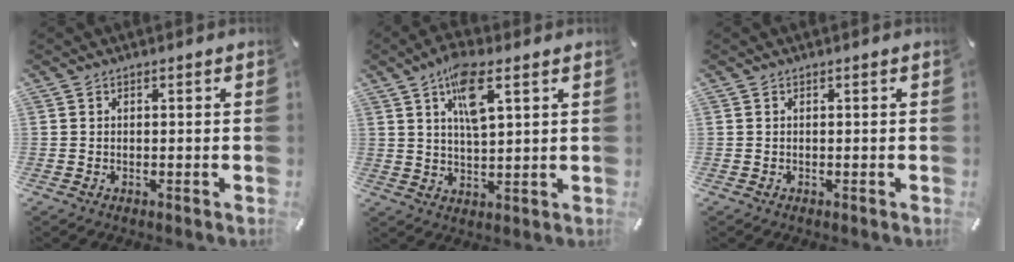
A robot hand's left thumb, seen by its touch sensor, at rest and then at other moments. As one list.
[{"total": 9.6, "force": [4.9, 3.3, 7.6], "torque": [-0.133, -0.007, 0.082]}, {"total": 0.0}]